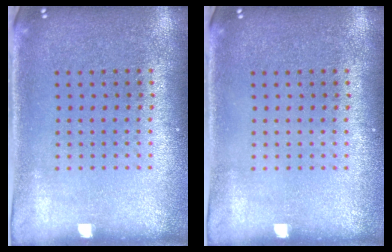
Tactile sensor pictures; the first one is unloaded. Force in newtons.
{"total": 0.0}